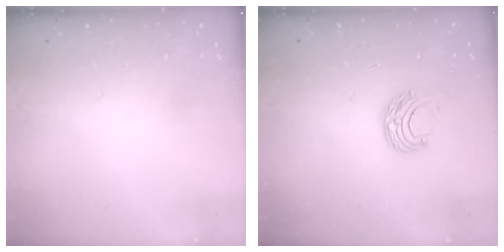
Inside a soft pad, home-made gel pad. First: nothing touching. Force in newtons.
{"total": 7.6, "press": 7.5, "slide": 0.6}